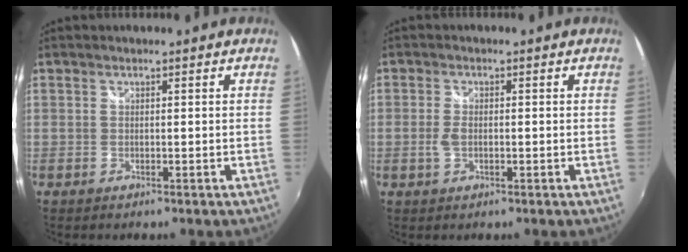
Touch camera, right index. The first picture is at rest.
{"total": 2.5, "force": [-0.6, 1.4, 2.0], "torque": [-0.044, 0.000, -0.013]}